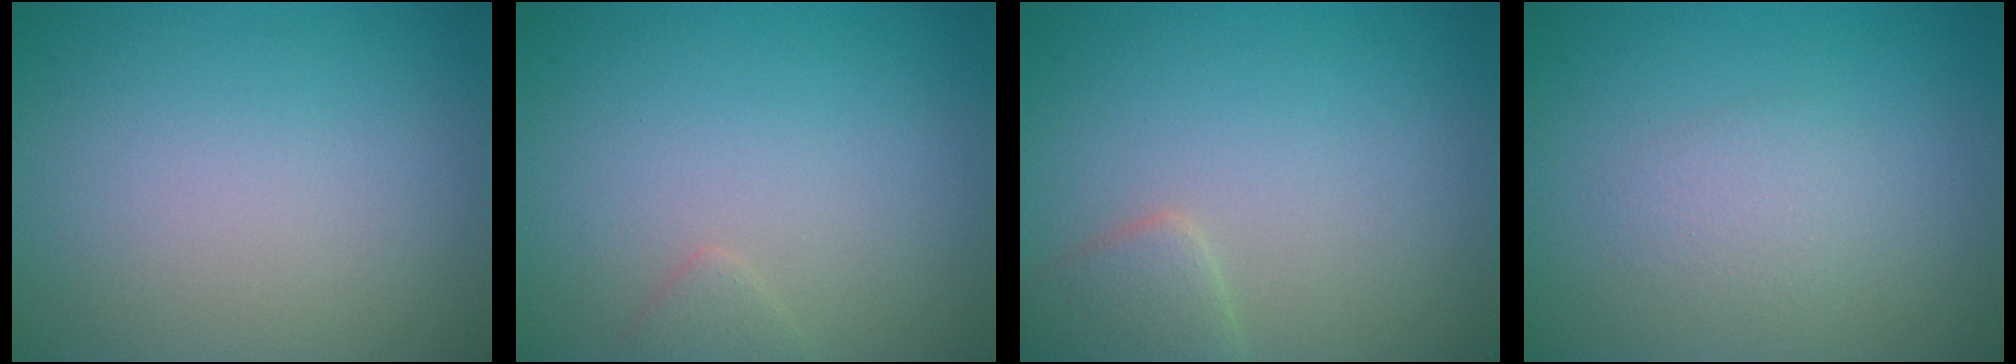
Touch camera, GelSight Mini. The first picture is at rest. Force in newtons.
{"total": 0.9, "press": 0.9, "slide": 0.1}
{"total": 2.3, "press": 2.3, "slide": 0.2}
{"total": 1.6, "press": 1.6, "slide": 0.1}